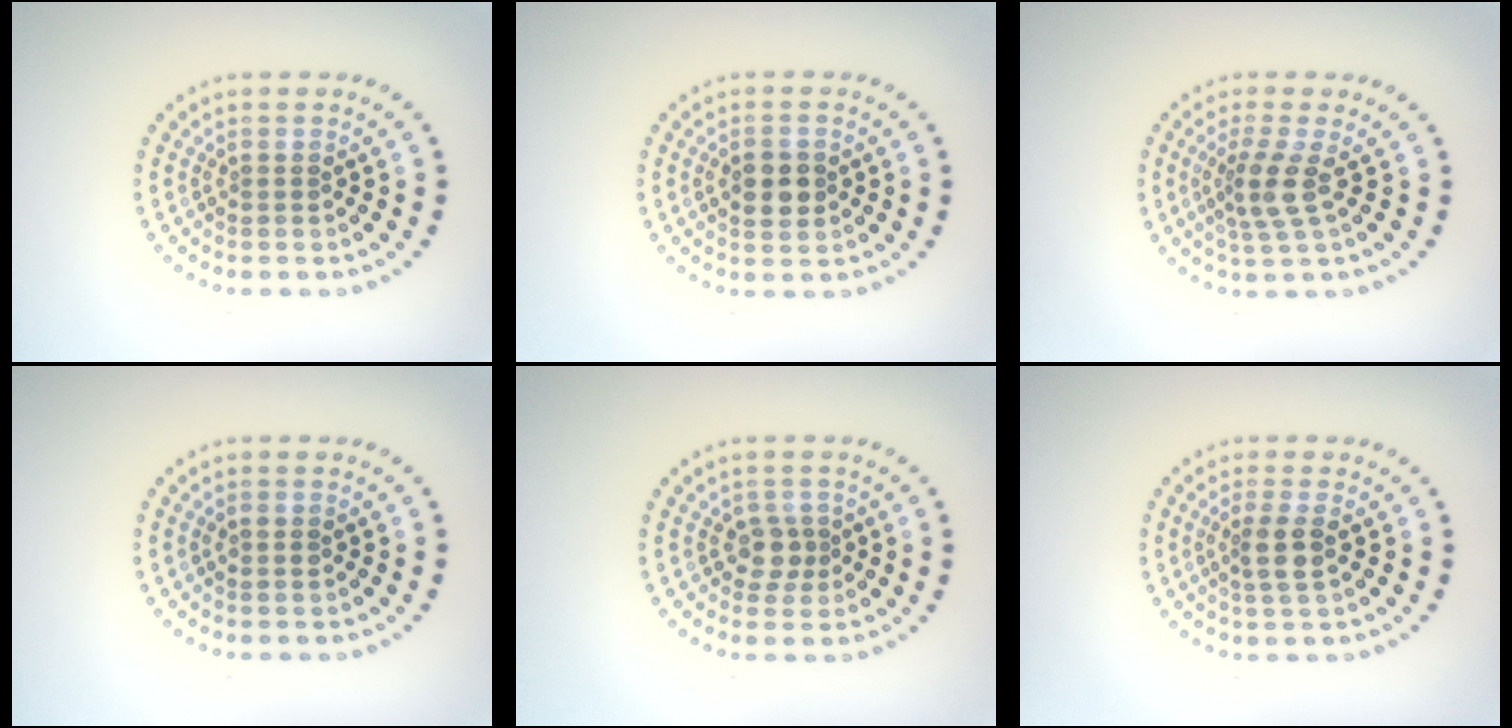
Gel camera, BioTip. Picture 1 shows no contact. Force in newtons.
{"total": 3.3, "press": 3.3, "slide": 0.1}
{"total": 2.8, "press": 2.1, "slide": 1.8}
{"total": 0.9, "press": 0.9, "slide": 0.1}
{"total": 2.0, "press": 1.8, "slide": 1.0}
{"total": 2.3, "press": 2.1, "slide": 1.1}